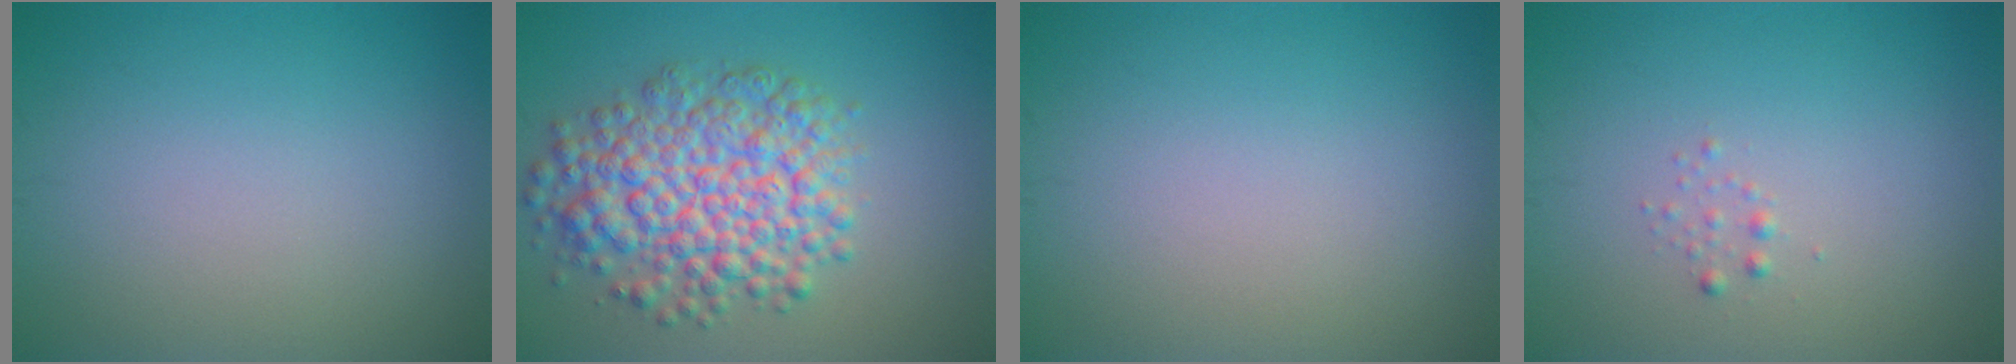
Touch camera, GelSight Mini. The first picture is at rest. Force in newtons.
{"total": 7.6, "press": 7.6, "slide": 0.3}
{"total": 0.0}
{"total": 0.6, "press": 0.6, "slide": 0.1}